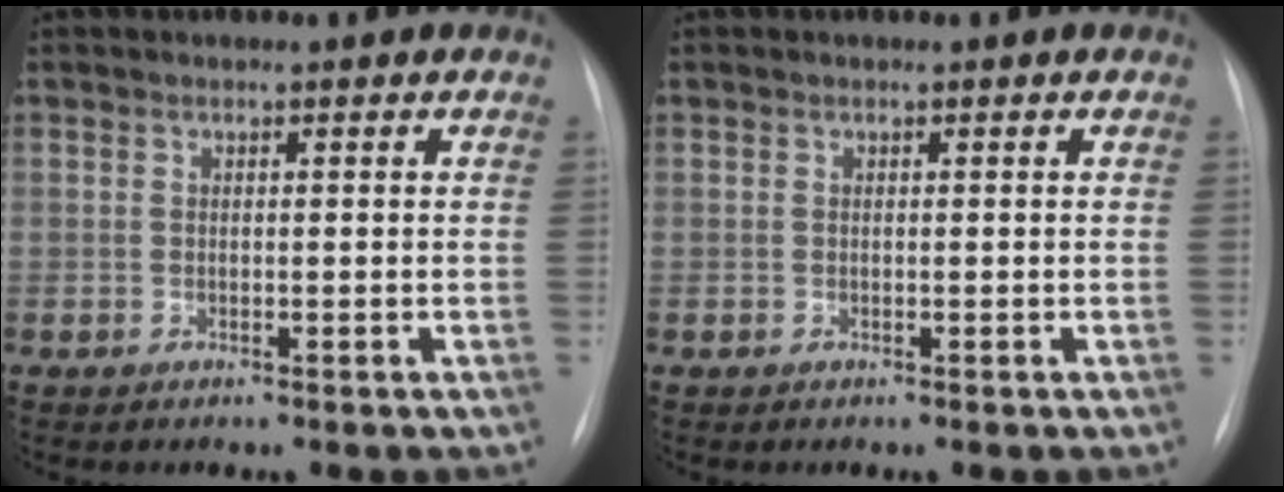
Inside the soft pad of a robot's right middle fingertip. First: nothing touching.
{"total": 0.0}